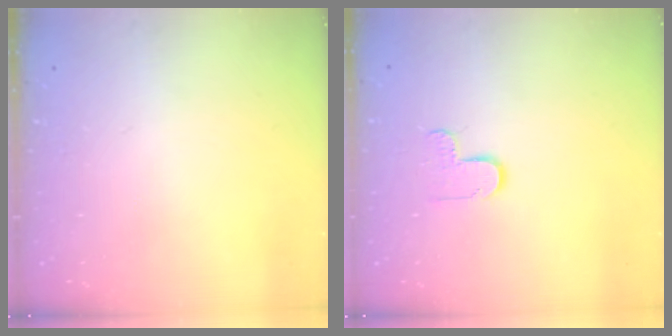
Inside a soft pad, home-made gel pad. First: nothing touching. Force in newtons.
{"total": 6.3, "press": 6.3, "slide": 0.3}